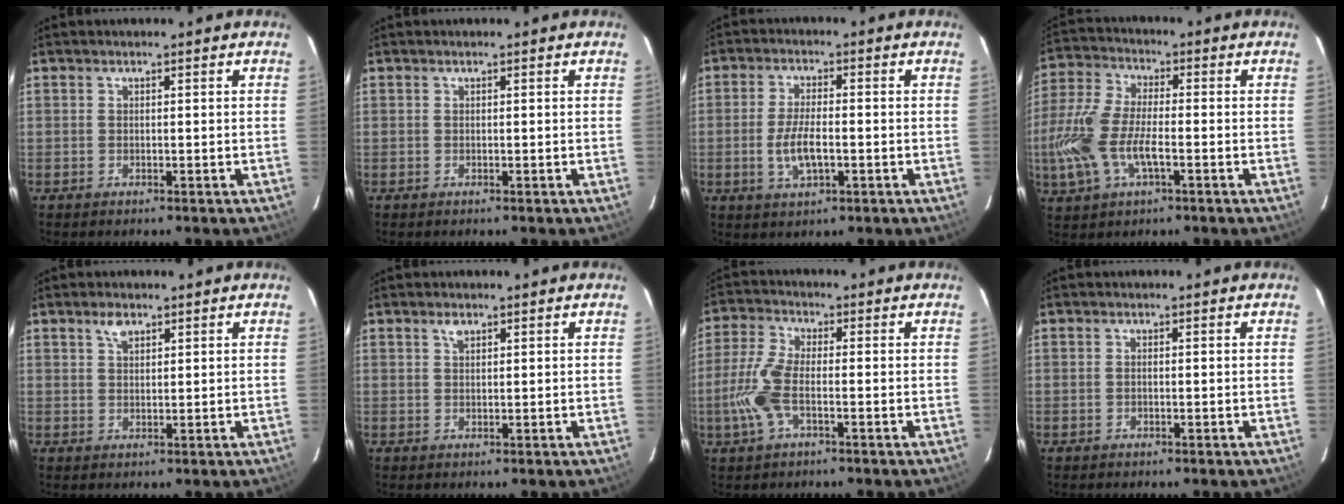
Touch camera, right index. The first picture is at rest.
{"total": 0.0}
{"total": 6.7, "force": [-1.7, 2.5, 6.0], "torque": [-0.123, -0.004, -0.030]}
{"total": 13.6, "force": [-3.5, 6.1, 11.7], "torque": [-0.270, -0.001, -0.070]}
{"total": 2.5, "force": [1.6, 1.3, 1.5], "torque": [-0.025, 0.007, 0.030]}
{"total": 1.5, "force": [0.9, 0.7, 0.8], "torque": [-0.016, 0.005, 0.017]}
{"total": 8.4, "force": [-2.3, 3.0, 7.5], "torque": [-0.175, 0.003, -0.050]}
{"total": 0.6, "force": [-0.1, 0.2, 0.5], "torque": [-0.012, 0.002, -0.003]}